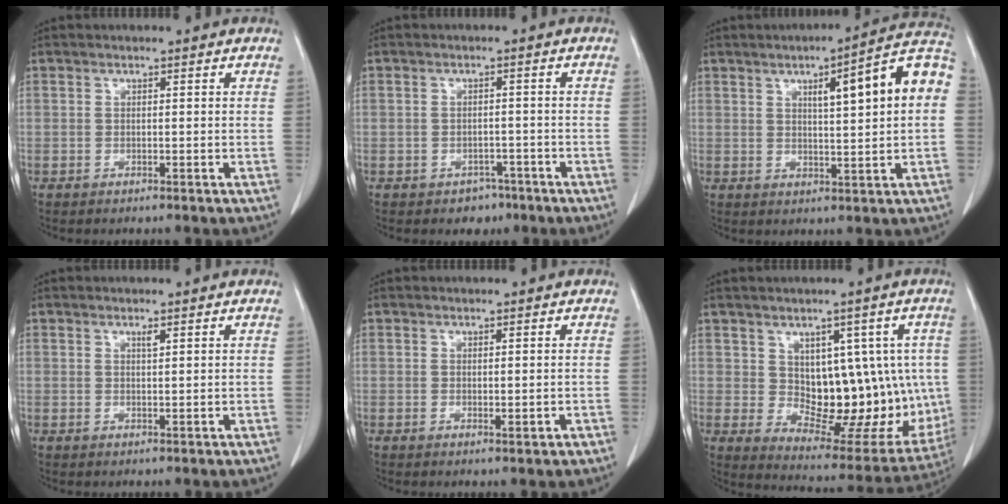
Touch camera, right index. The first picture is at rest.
{"total": 3.2, "force": [-1.9, 2.4, 0.6], "torque": [-0.004, 0.012, -0.020]}
{"total": 12.3, "force": [2.7, 1.0, 12.0], "torque": [-0.165, 0.025, 0.034]}
{"total": 0.9, "force": [0.6, 0.0, 0.7], "torque": [-0.013, -0.005, 0.011]}
{"total": 1.4, "force": [-0.3, 0.3, 1.3], "torque": [-0.020, -0.006, 0.000]}
{"total": 15.6, "force": [0.9, 8.3, 13.1], "torque": [-0.150, 0.010, 0.038]}